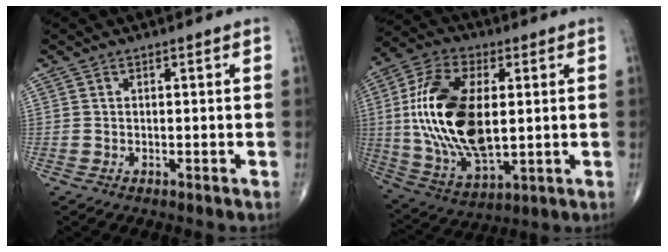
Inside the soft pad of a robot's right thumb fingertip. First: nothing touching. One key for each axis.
{"total": 21.4, "fx": 1.9, "fy": 11.2, "fz": 18.1, "tx": -0.357, "ty": -0.010, "tz": 0.040}